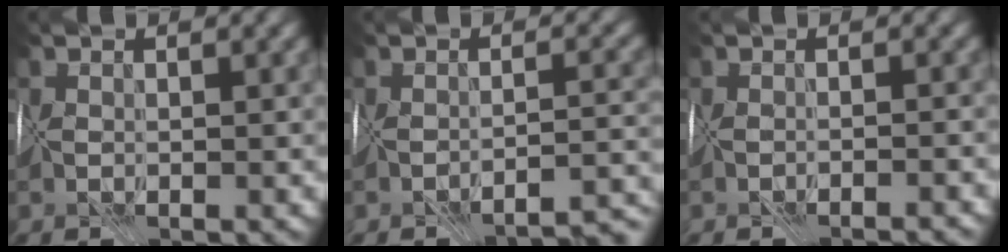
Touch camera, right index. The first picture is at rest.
{"total": 7.5, "force": [-7.1, 1.2, 2.1], "torque": [-0.011, 0.005, -0.076]}
{"total": 3.2, "force": [-3.1, 0.0, 0.7], "torque": [0.006, 0.004, -0.040]}